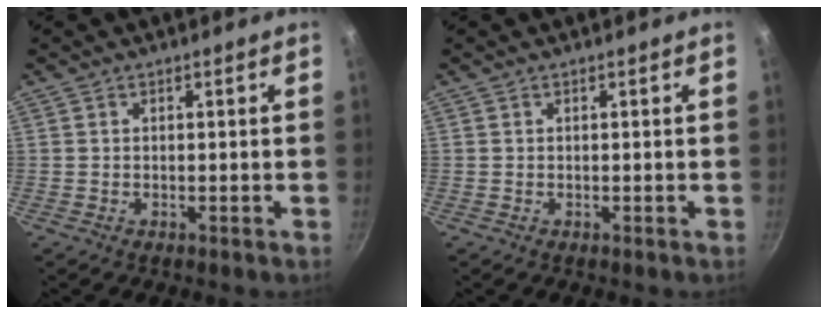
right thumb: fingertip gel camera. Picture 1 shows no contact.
{"total": 0.0}